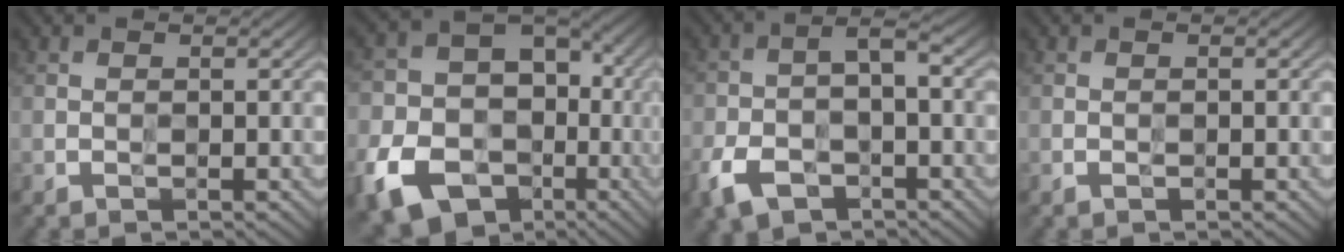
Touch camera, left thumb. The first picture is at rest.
{"total": 14.9, "force": [-5.8, 11.3, 7.9], "torque": [-0.176, -0.033, -0.104]}
{"total": 7.3, "force": [-3.5, 3.7, 5.2], "torque": [-0.109, -0.006, -0.073]}
{"total": 0.6, "force": [-0.3, 0.3, 0.4], "torque": [-0.007, -0.002, -0.006]}